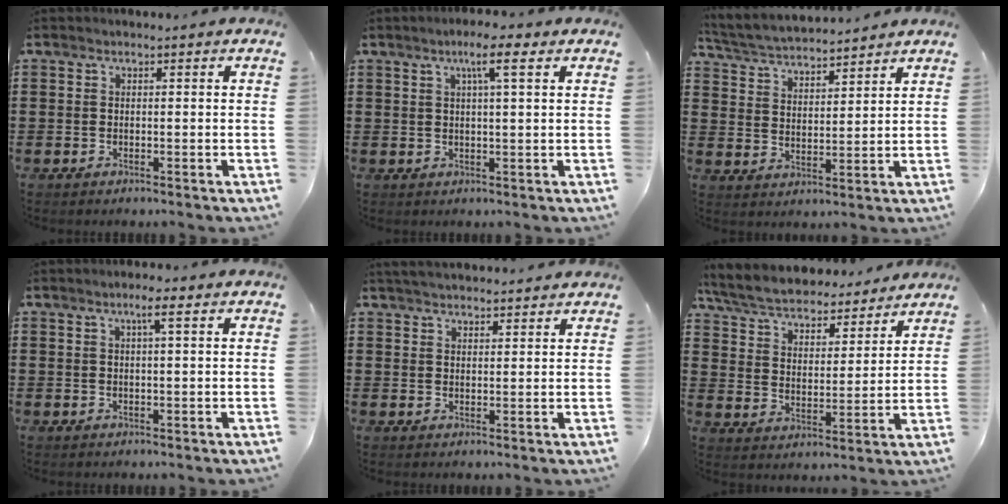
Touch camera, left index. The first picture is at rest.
{"total": 5.1, "force": [2.7, 0.4, 4.3], "torque": [-0.083, 0.002, 0.040]}
{"total": 4.4, "force": [4.3, 0.3, 0.6], "torque": [-0.033, -0.023, 0.074]}
{"total": 2.5, "force": [1.2, 0.2, 2.3], "torque": [-0.048, 0.002, 0.018]}
{"total": 3.0, "force": [3.0, 0.1, 0.4], "torque": [-0.017, -0.004, 0.058]}
{"total": 6.1, "force": [5.8, 0.8, 1.6], "torque": [-0.058, -0.039, 0.099]}